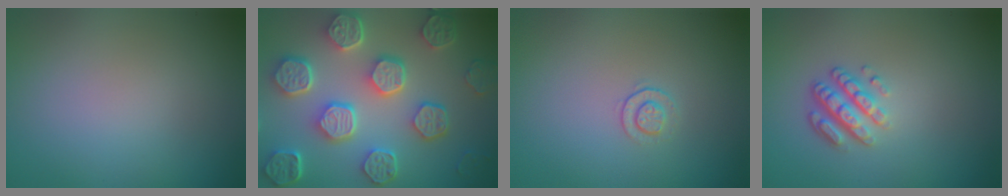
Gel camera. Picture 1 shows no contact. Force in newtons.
{"total": 8.5, "press": 6.5, "slide": 5.5}
{"total": 1.1, "press": 0.7, "slide": 0.9}
{"total": 3.4, "press": 2.6, "slide": 2.3}